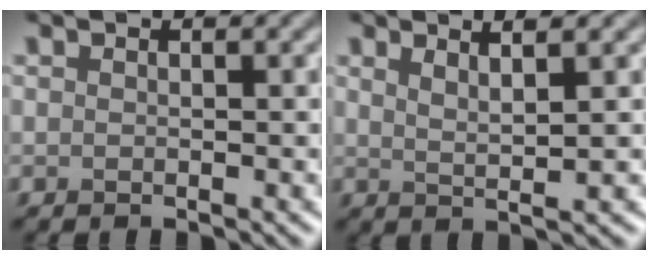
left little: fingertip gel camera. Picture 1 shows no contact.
{"total": 3.1, "force": [1.9, 0.6, 2.4], "torque": [-0.037, 0.006, 0.024]}